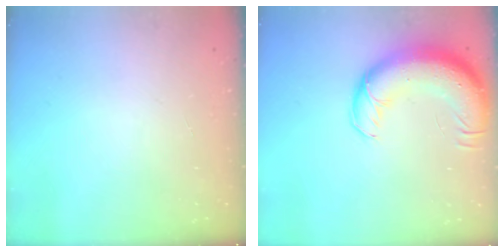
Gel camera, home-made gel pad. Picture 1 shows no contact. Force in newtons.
{"total": 16.9, "press": 16.5, "slide": 3.9}